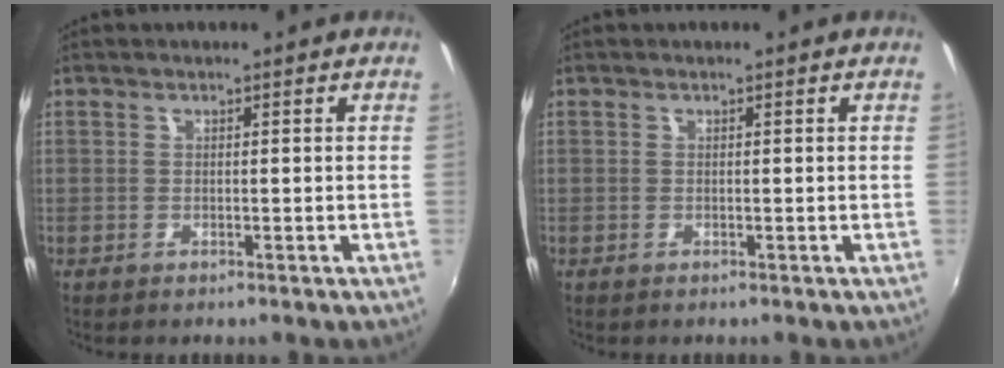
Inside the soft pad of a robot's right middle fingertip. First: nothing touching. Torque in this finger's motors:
{"motor_torque": [0.00, 0.00, -0.02, 0.00]}